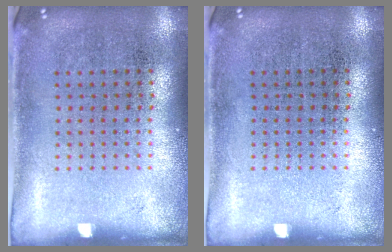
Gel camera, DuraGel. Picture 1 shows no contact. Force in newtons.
{"total": 0.0}